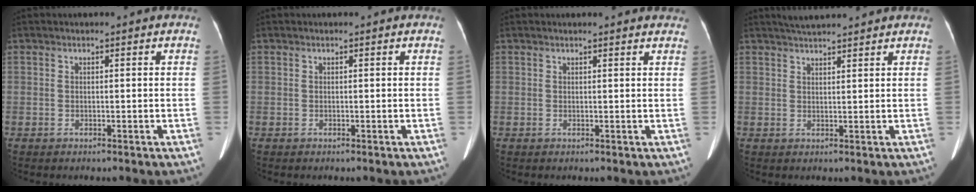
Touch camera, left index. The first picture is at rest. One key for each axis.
{"total": 0.0}
{"total": 6.0, "fx": 5.8, "fy": 0.9, "fz": 1.6, "tx": -0.015, "ty": 0.010, "tz": 0.044}
{"total": 5.0, "fx": 4.6, "fy": 0.4, "fz": 1.8, "tx": -0.031, "ty": 0.030, "tz": 0.077}